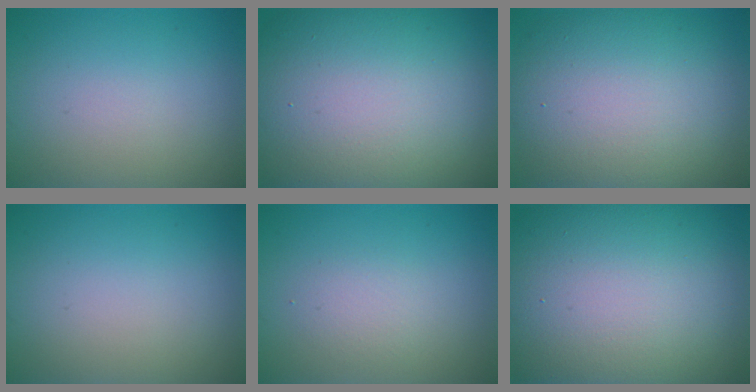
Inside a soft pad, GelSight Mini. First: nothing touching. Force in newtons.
{"total": 19.7, "press": 19.6, "slide": 1.3}
{"total": 13.5, "press": 13.5, "slide": 1.1}
{"total": 0.0}
{"total": 1.6, "press": 1.6, "slide": 0.2}
{"total": 18.8, "press": 18.7, "slide": 1.6}